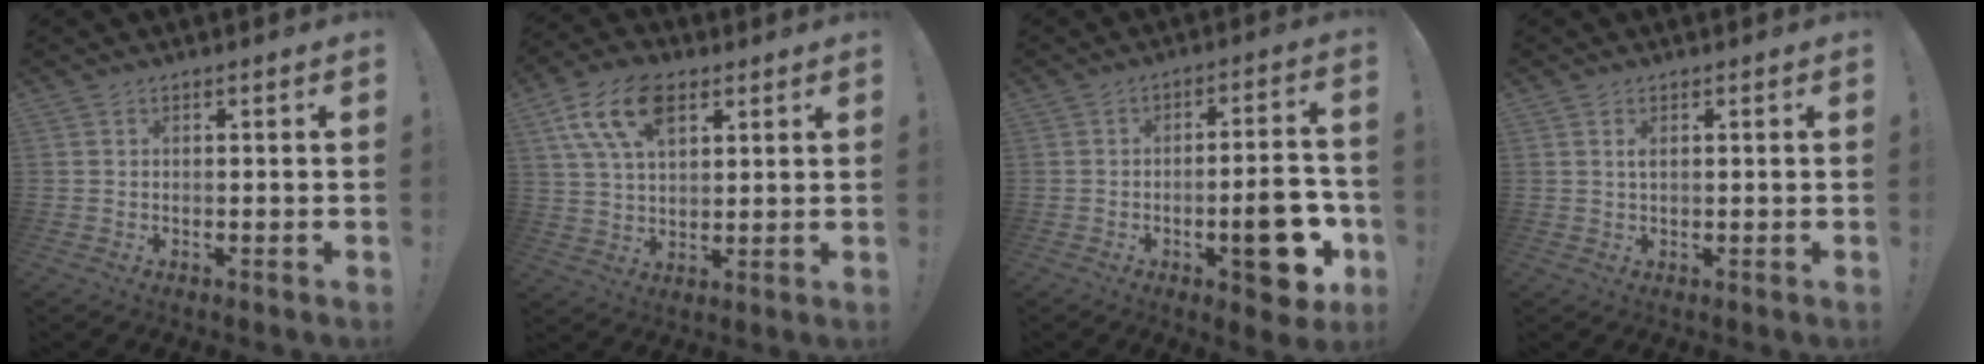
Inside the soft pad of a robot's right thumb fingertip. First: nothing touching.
{"total": 14.9, "force": [6.9, 8.5, 10.1], "torque": [-0.193, -0.016, 0.127]}
{"total": 14.7, "force": [-4.9, 5.3, 12.8], "torque": [-0.141, 0.009, -0.069]}
{"total": 1.3, "force": [0.5, 0.5, 1.1], "torque": [-0.020, 0.002, 0.007]}